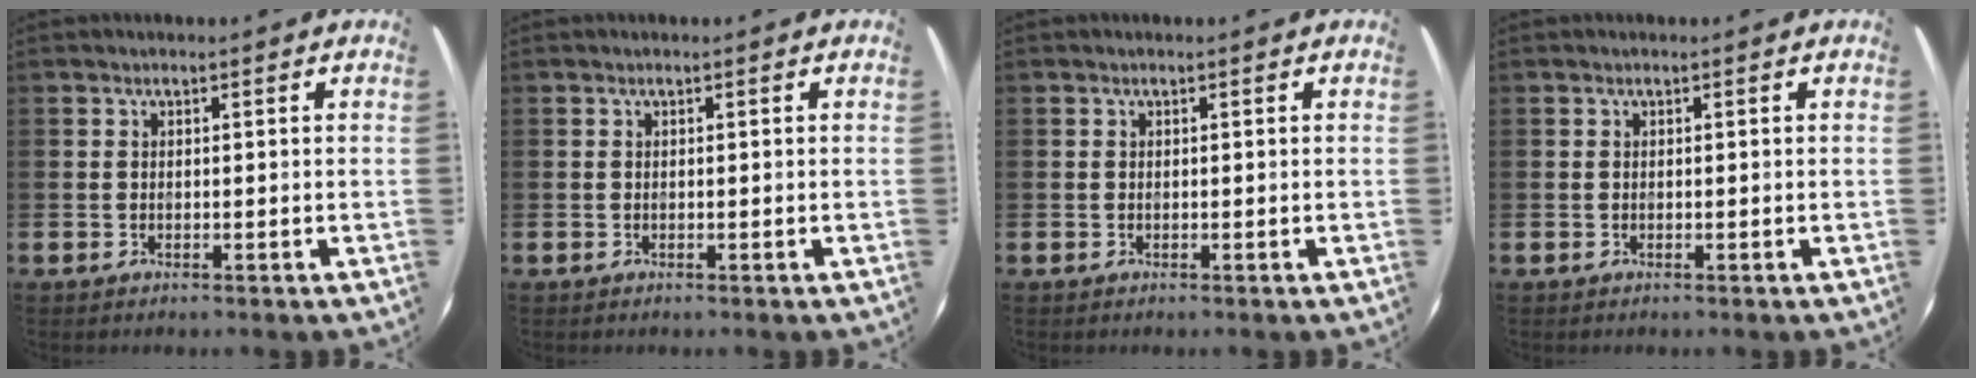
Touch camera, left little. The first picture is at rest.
{"total": 0.0}
{"total": 0.0}
{"total": 0.0}